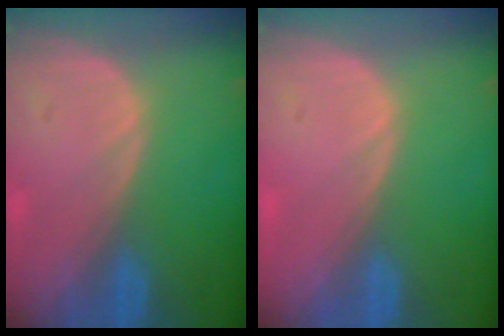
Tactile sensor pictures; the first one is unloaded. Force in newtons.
{"total": 0.6, "press": 0.1, "slide": 0.6}